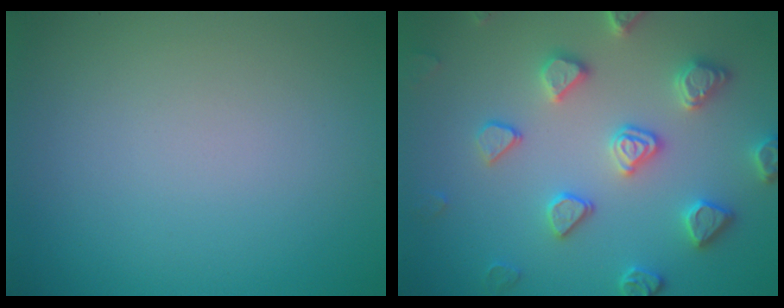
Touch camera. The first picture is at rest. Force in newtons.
{"total": 4.5, "press": 4.4, "slide": 1.0}